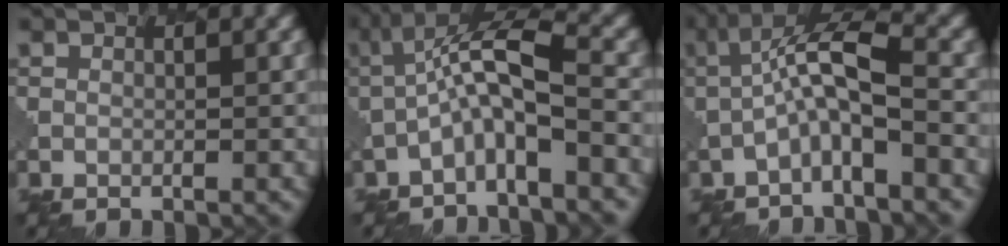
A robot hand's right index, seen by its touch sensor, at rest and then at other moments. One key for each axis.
{"total": 5.3, "fx": -1.7, "fy": 1.2, "fz": 4.9, "tx": -0.096, "ty": 0.021, "tz": -0.037}
{"total": 5.2, "fx": -1.1, "fy": 1.2, "fz": 5.0, "tx": -0.096, "ty": 0.023, "tz": -0.027}